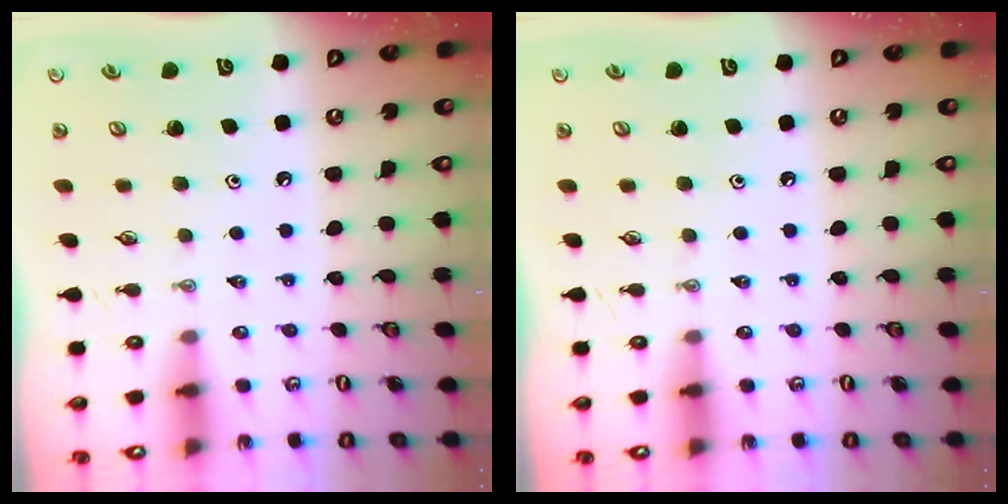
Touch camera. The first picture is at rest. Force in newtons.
{"total": 0.0}